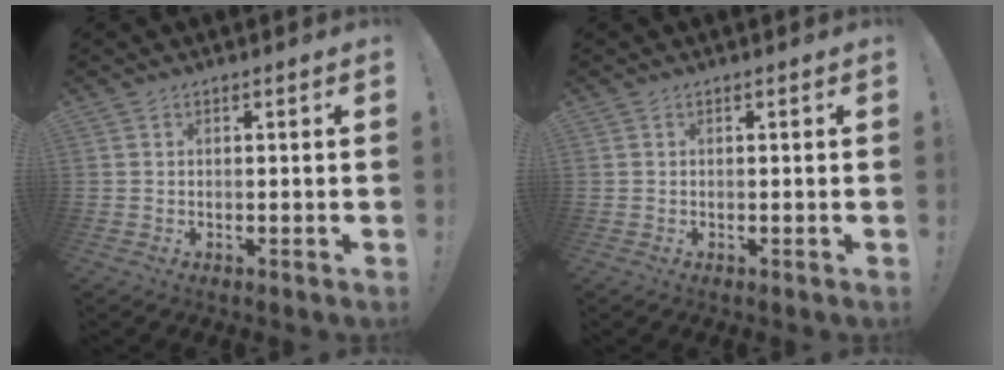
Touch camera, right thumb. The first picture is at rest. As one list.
[{"total": 0.0}]